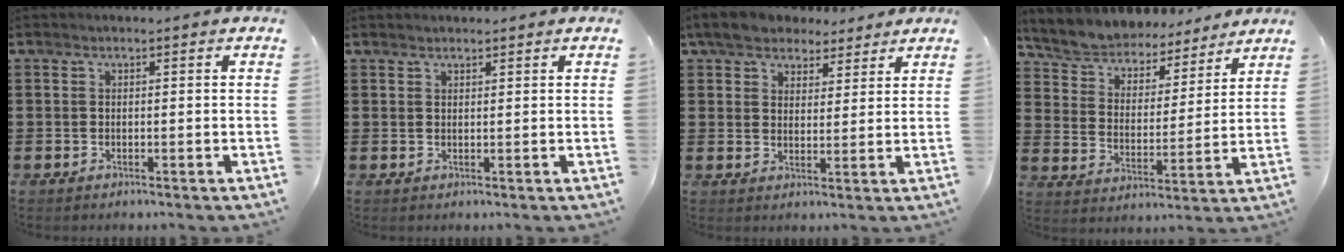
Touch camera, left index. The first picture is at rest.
{"total": 0.9, "force": [0.9, 0.2, 0.0], "torque": [-0.002, 0.000, 0.018]}
{"total": 5.5, "force": [4.6, 2.8, 1.4], "torque": [-0.042, -0.002, 0.082]}
{"total": 6.2, "force": [6.0, 1.2, 0.5], "torque": [-0.046, -0.042, 0.104]}